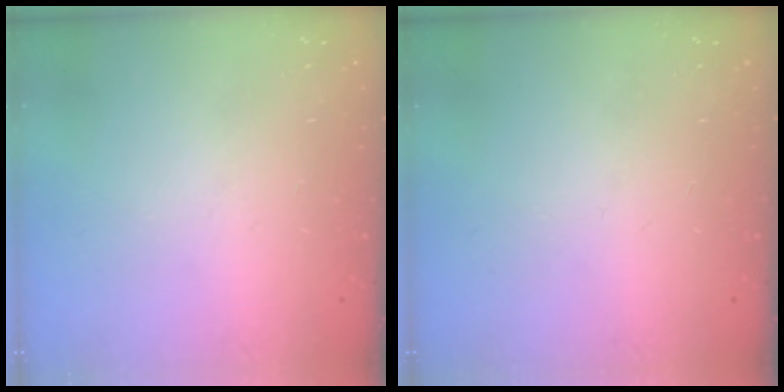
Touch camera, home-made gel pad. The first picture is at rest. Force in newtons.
{"total": 0.0}